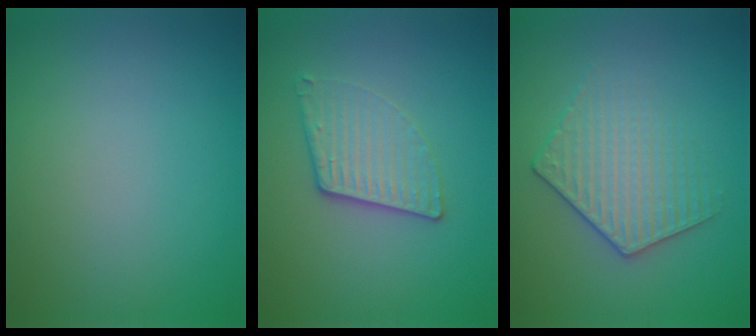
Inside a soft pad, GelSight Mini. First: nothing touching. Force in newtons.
{"total": 3.2, "press": 2.8, "slide": 1.6}
{"total": 3.5, "press": 3.2, "slide": 1.4}